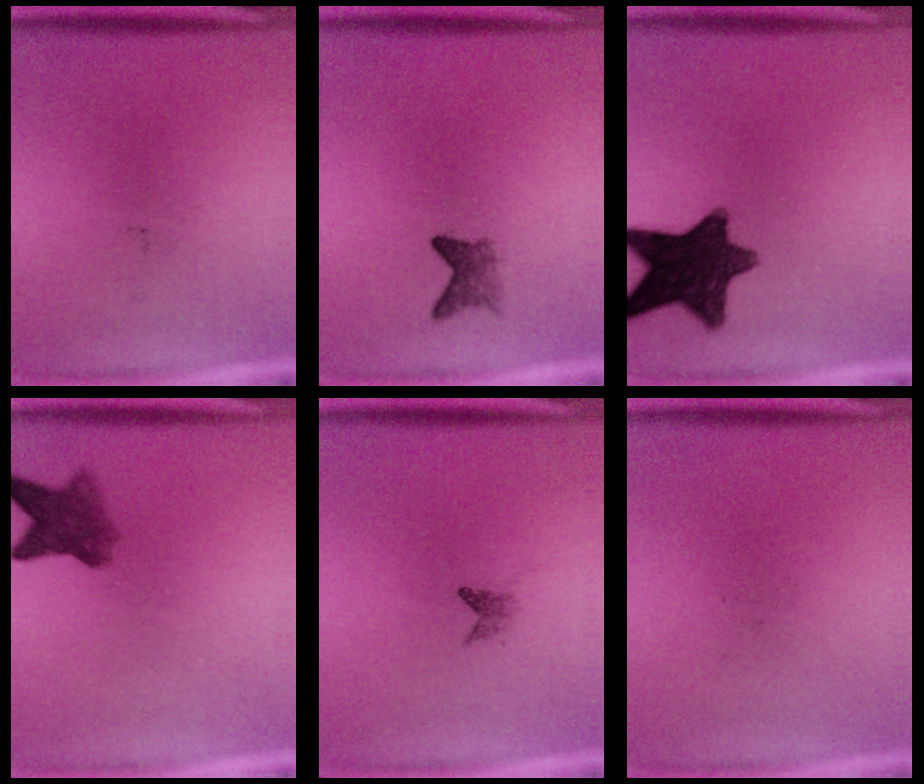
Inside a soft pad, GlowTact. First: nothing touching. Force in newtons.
{"total": 2.5}
{"total": 13.3}
{"total": 5.6}
{"total": 1.2}
{"total": 0.0}